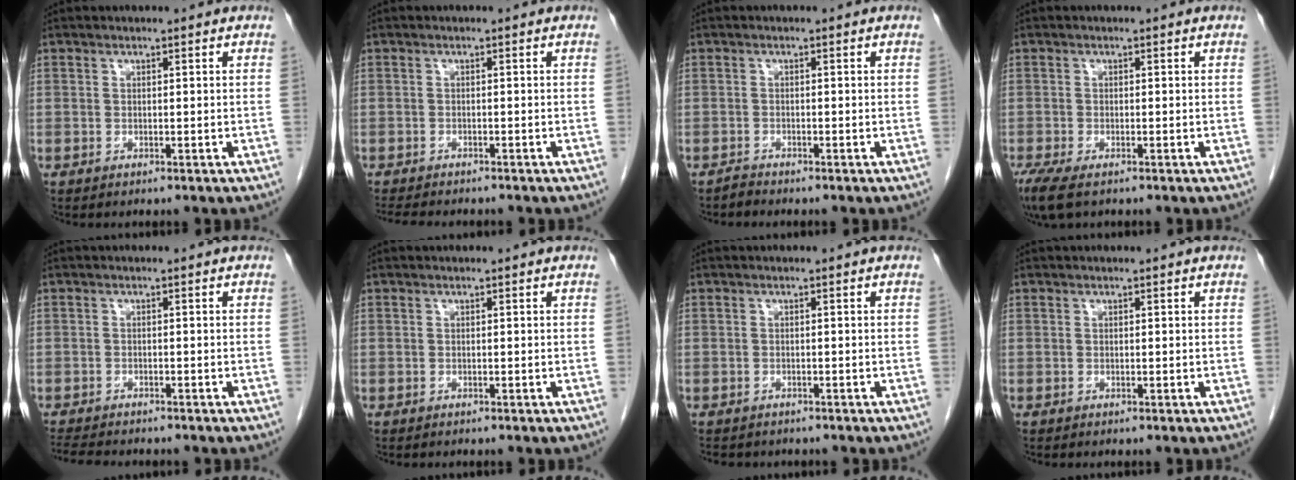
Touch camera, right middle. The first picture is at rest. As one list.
[{"total": 6.8, "force": [-5.9, 1.5, 2.9], "torque": [-0.046, -0.010, -0.086]}, {"total": 0.8, "force": [-0.8, 0.0, -0.1], "torque": [0.002, -0.003, -0.016]}, {"total": 5.7, "force": [-4.0, 1.7, 3.7], "torque": [-0.079, -0.021, -0.068]}, {"total": 6.5, "force": [-5.9, 1.3, 2.6], "torque": [-0.045, -0.012, -0.091]}, {"total": 0.0}, {"total": 4.6, "force": [-4.0, 1.9, 1.4], "torque": [-0.022, -0.004, -0.049]}, {"total": 0.0}]